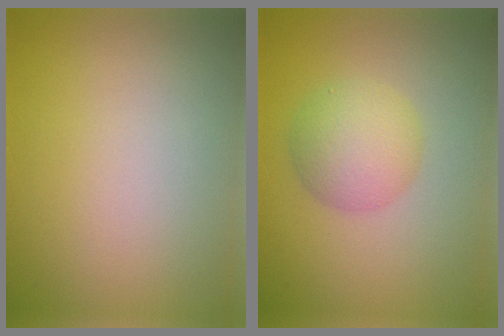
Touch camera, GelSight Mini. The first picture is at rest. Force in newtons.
{"total": 4.0, "press": 4.0, "slide": 0.0}